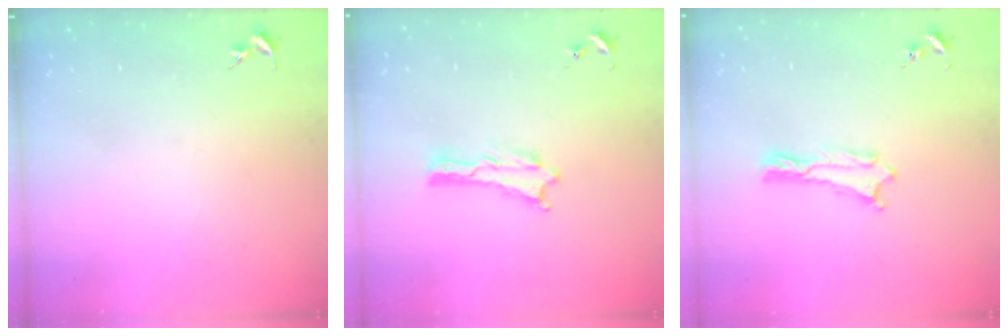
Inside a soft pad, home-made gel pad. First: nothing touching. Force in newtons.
{"total": 0.0}
{"total": 0.0}